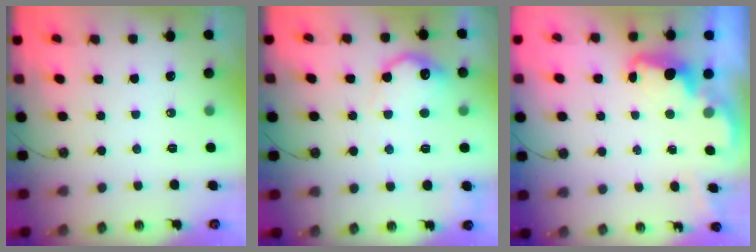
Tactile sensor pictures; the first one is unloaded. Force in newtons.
{"total": 13.5, "press": 13.5, "slide": 0.6}
{"total": 2.5, "press": 2.4, "slide": 0.5}